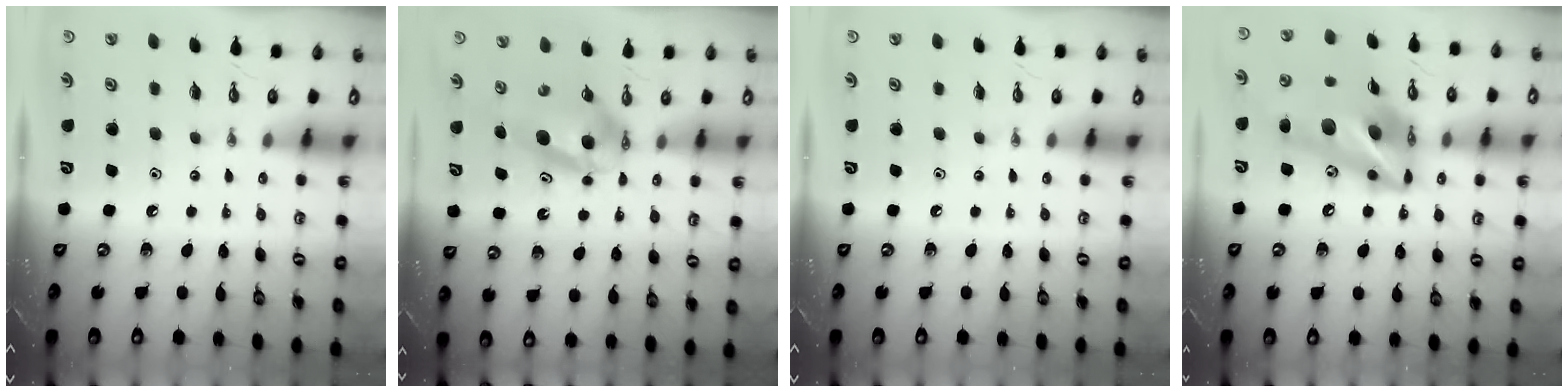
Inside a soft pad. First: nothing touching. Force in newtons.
{"total": 6.9, "press": 6.2, "slide": 3.1}
{"total": 0.0}
{"total": 19.9, "press": 19.6, "slide": 3.1}